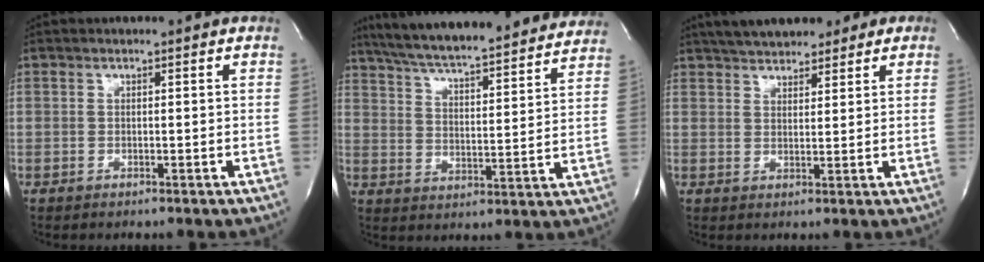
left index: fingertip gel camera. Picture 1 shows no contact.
{"total": 28.9, "force": [26.2, 4.0, 11.7], "torque": [-0.196, -0.026, 0.343]}
{"total": 11.3, "force": [9.0, 4.7, 5.0], "torque": [-0.068, 0.031, 0.126]}